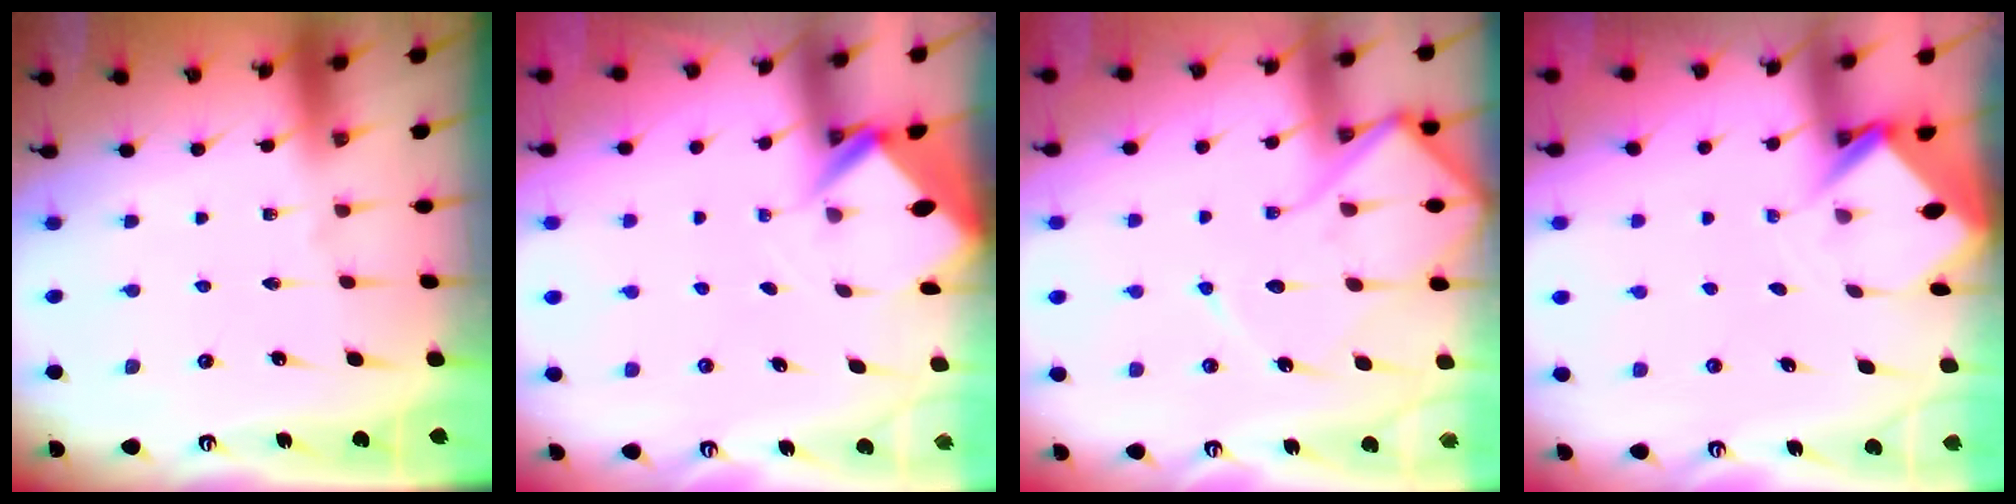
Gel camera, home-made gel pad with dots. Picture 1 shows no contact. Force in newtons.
{"total": 2.7, "press": 2.7, "slide": 0.0}
{"total": 12.7, "press": 12.6, "slide": 1.3}
{"total": 3.8, "press": 3.8, "slide": 0.3}